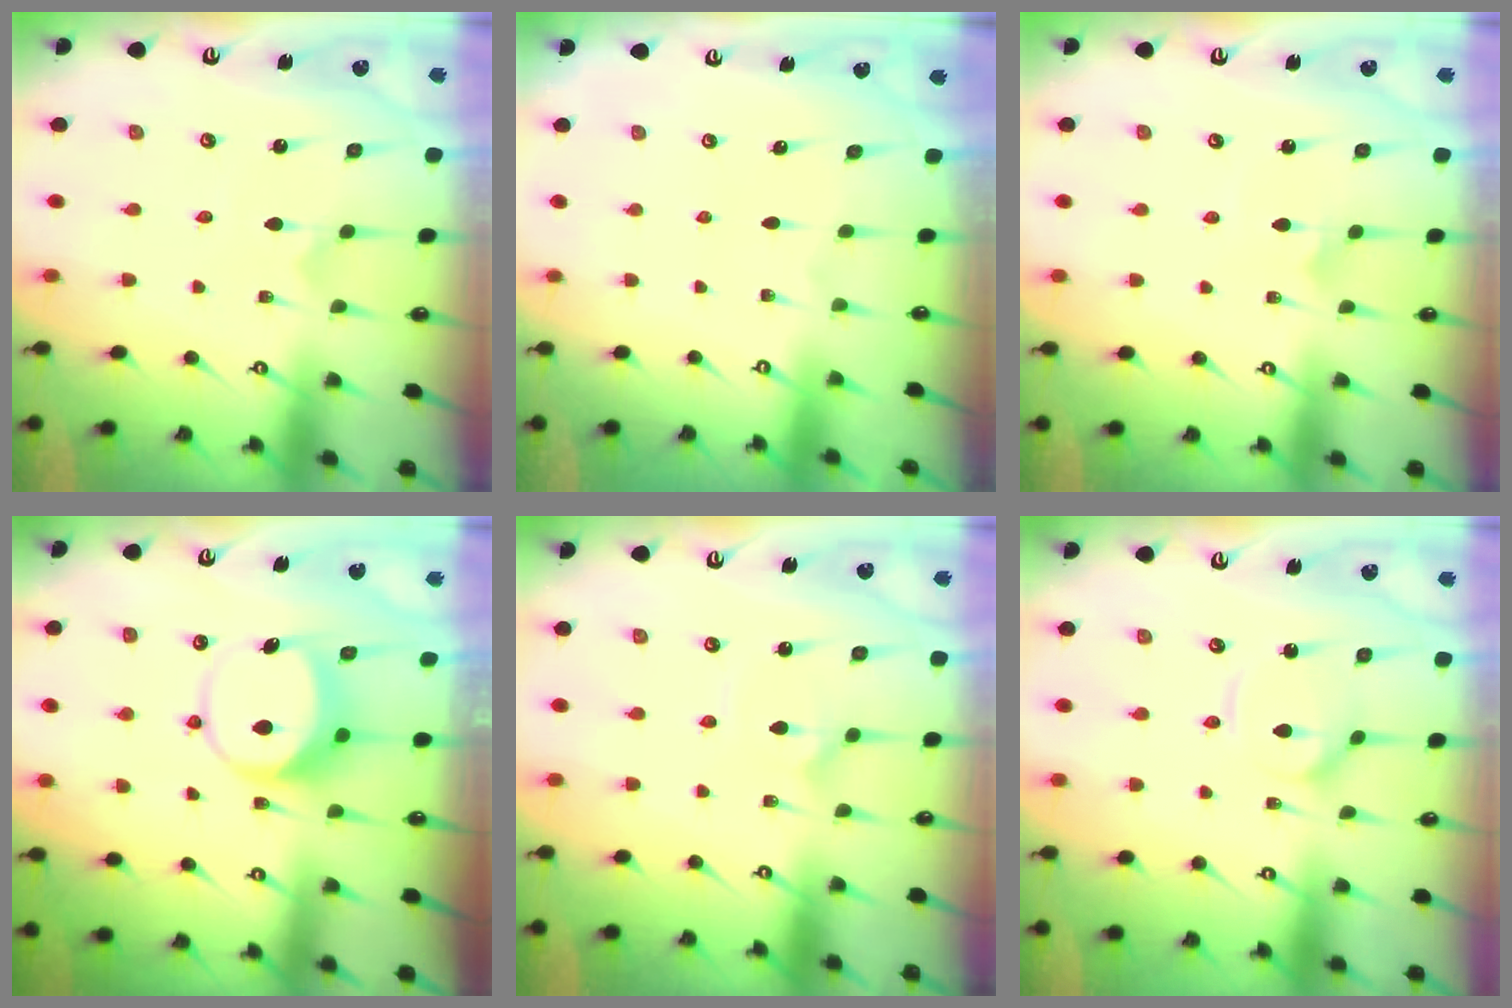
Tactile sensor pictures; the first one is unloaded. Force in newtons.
{"total": 0.0}
{"total": 1.5, "press": 1.5, "slide": 0.1}
{"total": 9.2, "press": 9.1, "slide": 1.5}
{"total": 2.7, "press": 2.7, "slide": 0.4}
{"total": 4.2, "press": 4.2, "slide": 0.3}